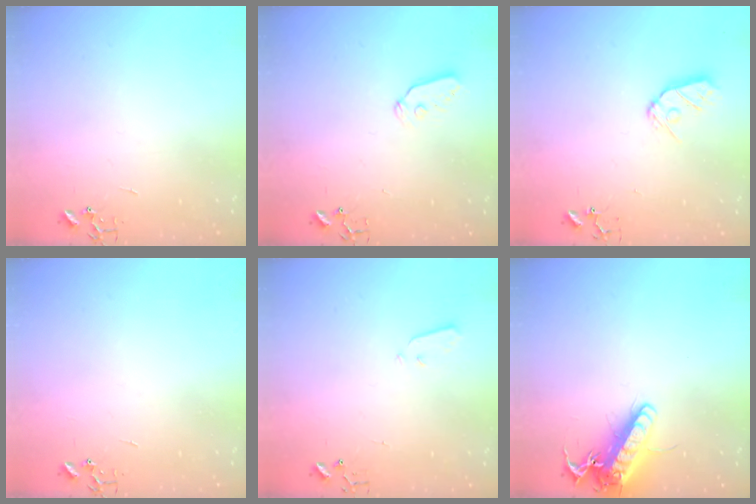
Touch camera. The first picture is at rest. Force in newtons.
{"total": 6.0, "press": 6.0, "slide": 0.2}
{"total": 8.6, "press": 8.5, "slide": 0.7}
{"total": 0.0}
{"total": 3.2, "press": 3.2, "slide": 0.1}
{"total": 16.5, "press": 16.3, "slide": 2.7}